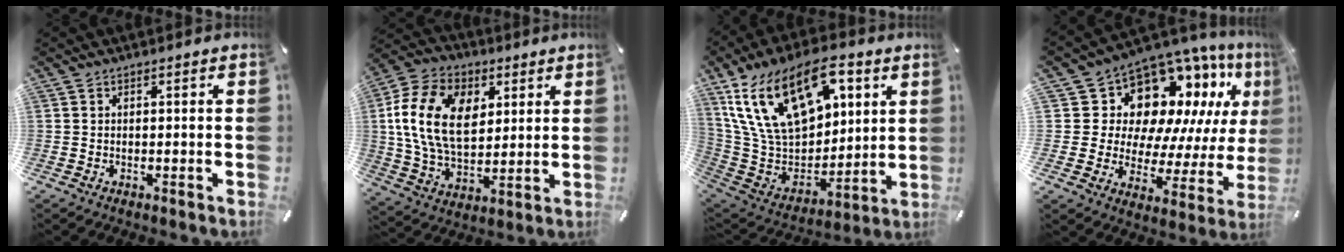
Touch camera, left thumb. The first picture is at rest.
{"total": 17.4, "force": [4.3, 12.2, 11.7], "torque": [-0.237, 0.004, 0.078]}
{"total": 24.2, "force": [11.3, 14.7, 15.6], "torque": [-0.310, -0.049, 0.199]}
{"total": 14.2, "force": [8.2, 10.0, 6.1], "torque": [-0.085, -0.098, 0.145]}